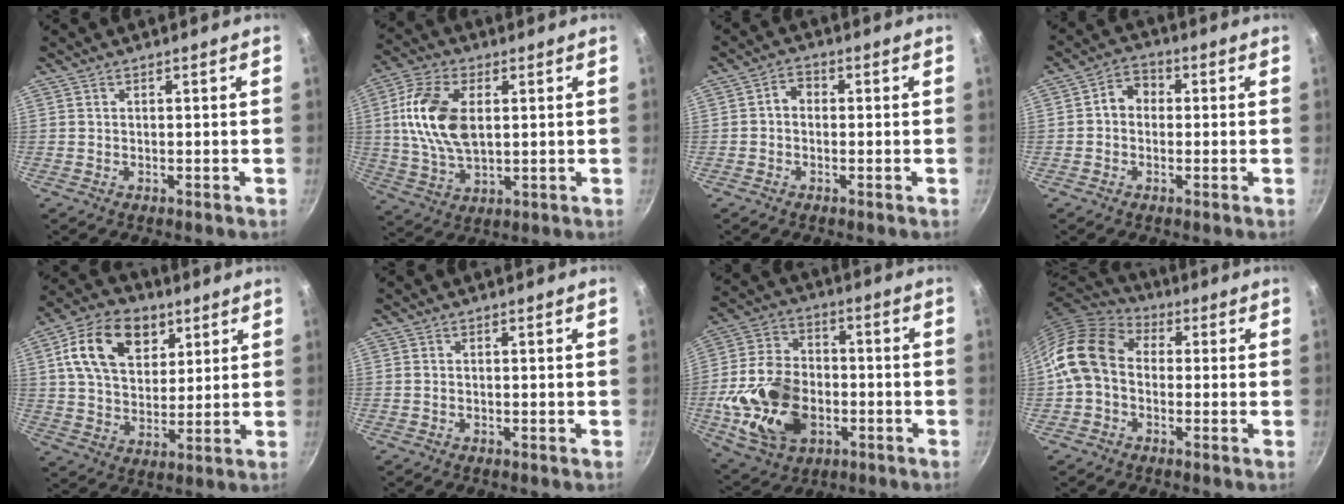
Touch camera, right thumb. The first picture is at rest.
{"total": 14.0, "force": [2.3, 8.1, 11.2], "torque": [-0.208, 0.000, 0.042]}
{"total": 2.9, "force": [-0.3, 2.3, 1.7], "torque": [-0.022, 0.012, -0.014]}
{"total": 4.9, "force": [0.1, 4.1, 2.7], "torque": [-0.022, 0.013, -0.013]}
{"total": 16.3, "force": [6.5, 11.0, 10.1], "torque": [-0.151, -0.008, 0.102]}
{"total": 0.0}
{"total": 19.2, "force": [-4.3, 13.4, 13.1], "torque": [-0.240, 0.026, -0.071]}
{"total": 13.8, "force": [-0.1, 10.5, 8.9], "torque": [-0.151, 0.034, -0.023]}